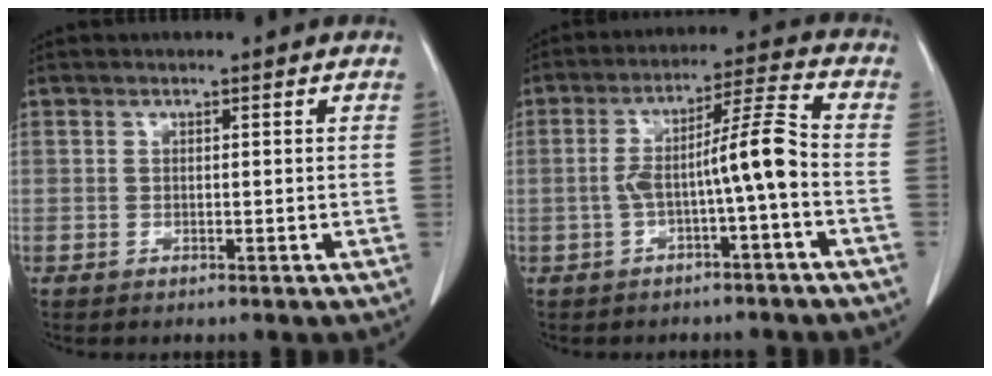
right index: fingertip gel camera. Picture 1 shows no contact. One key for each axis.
{"total": 8.0, "fx": -1.9, "fy": 0.0, "fz": 7.8, "tx": -0.135, "ty": 0.028, "tz": -0.029}